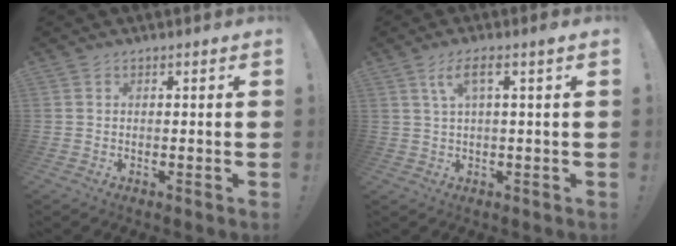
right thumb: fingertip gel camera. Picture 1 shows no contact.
{"total": 5.6, "force": [1.5, 0.4, 5.4], "torque": [-0.103, 0.005, 0.024]}